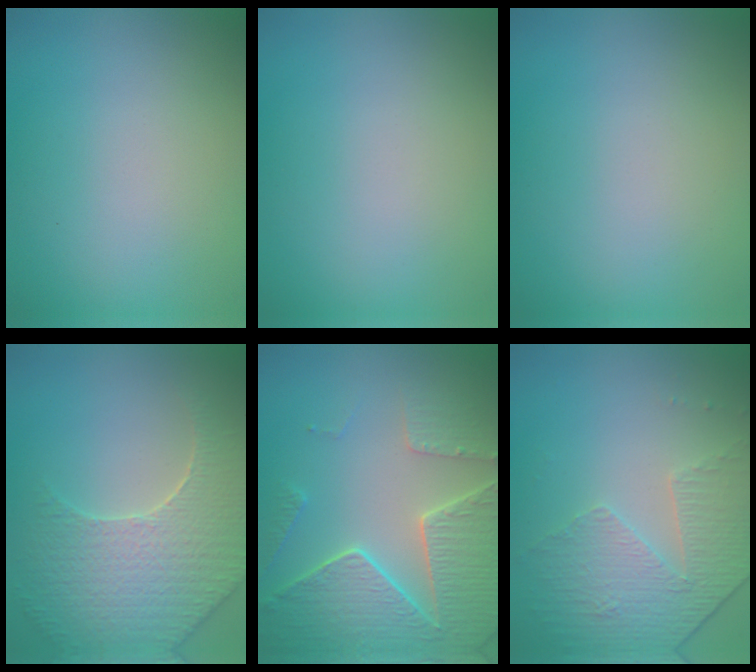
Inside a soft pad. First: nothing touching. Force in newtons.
{"total": 0.0}
{"total": 0.0}
{"total": 6.3, "press": 5.2, "slide": 3.6}
{"total": 6.7, "press": 5.4, "slide": 4.0}
{"total": 4.8, "press": 3.3, "slide": 3.5}